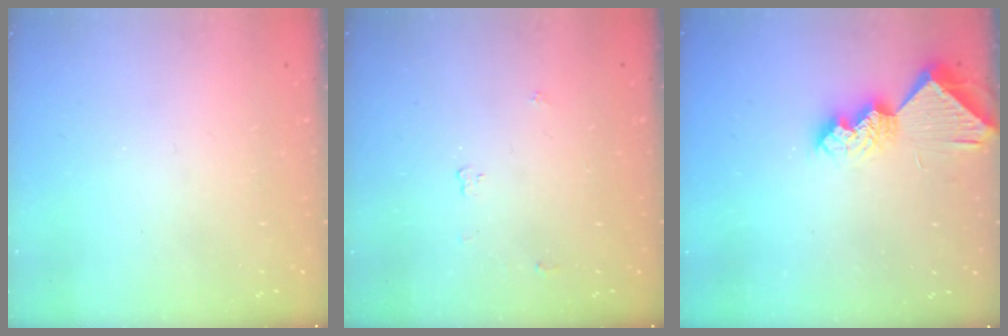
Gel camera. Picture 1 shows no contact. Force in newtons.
{"total": 3.5, "press": 3.4, "slide": 0.6}
{"total": 10.4, "press": 10.3, "slide": 1.2}